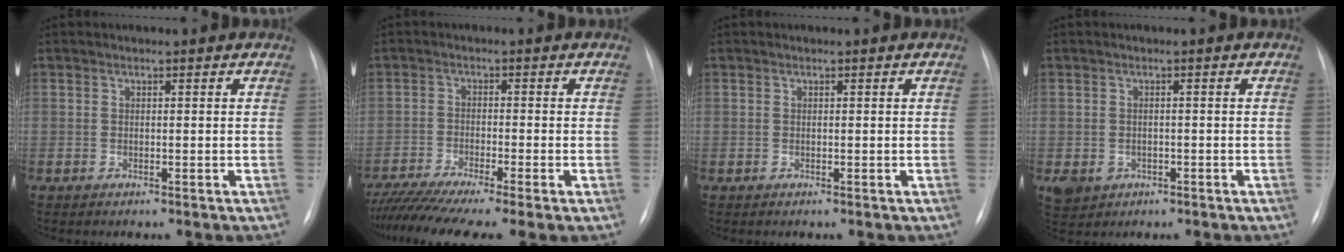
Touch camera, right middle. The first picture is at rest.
{"total": 10.9, "force": [-8.6, 0.1, 6.8], "torque": [-0.117, -0.024, -0.141]}
{"total": 0.0}
{"total": 4.5, "force": [-2.0, 3.9, 1.3], "torque": [-0.026, 0.000, -0.022]}